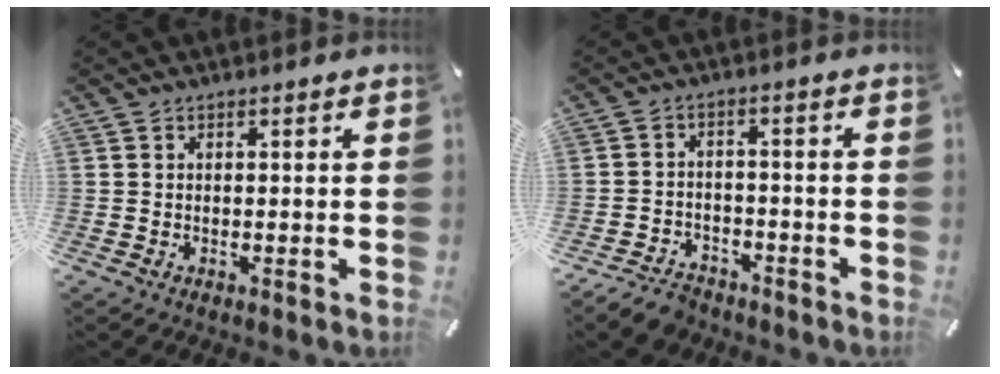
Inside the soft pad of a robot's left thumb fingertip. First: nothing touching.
{"total": 4.8, "force": [-4.0, 2.4, 1.1], "torque": [-0.027, 0.023, -0.079]}